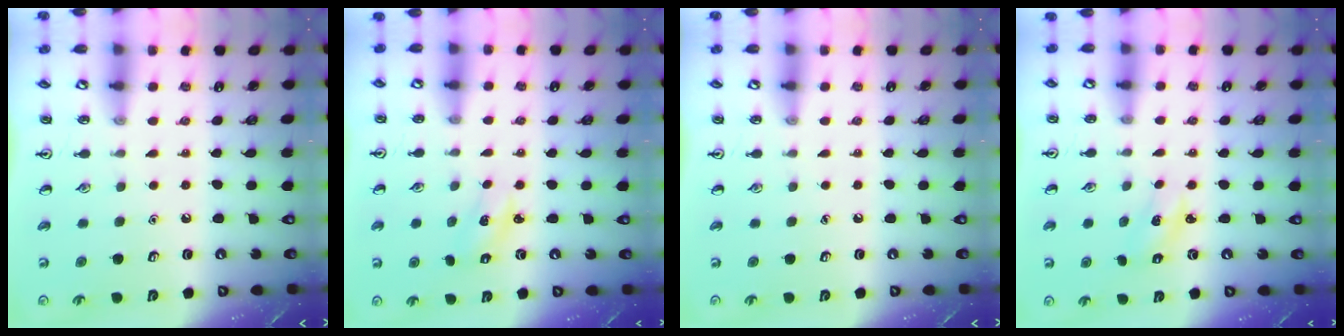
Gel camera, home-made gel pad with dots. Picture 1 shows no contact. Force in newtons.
{"total": 2.3, "press": 2.2, "slide": 0.4}
{"total": 0.0}
{"total": 2.3, "press": 2.2, "slide": 0.4}